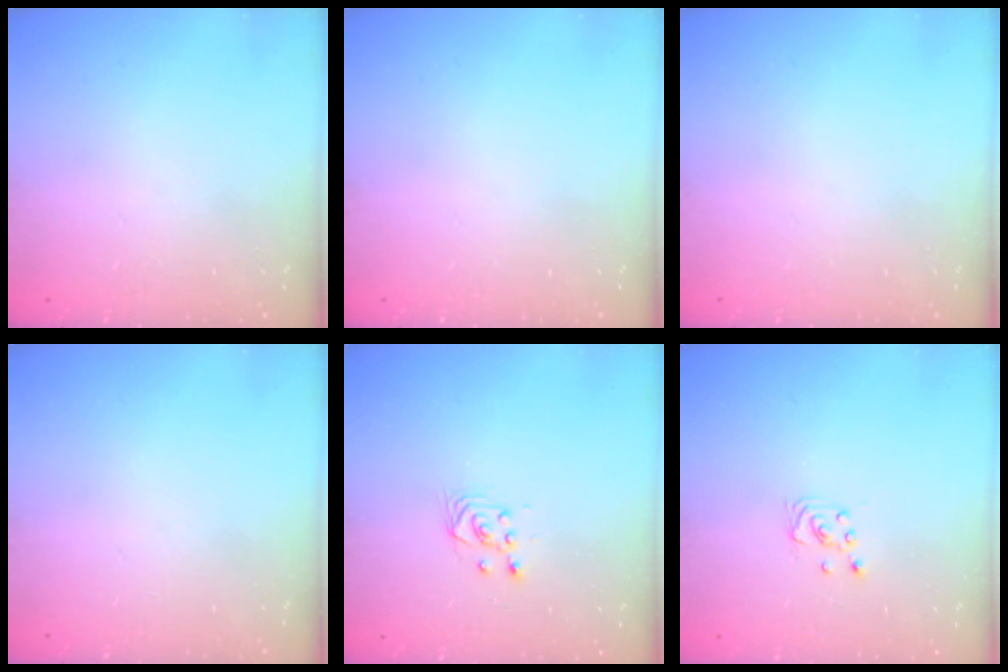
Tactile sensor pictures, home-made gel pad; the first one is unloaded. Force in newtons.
{"total": 0.0}
{"total": 0.0}
{"total": 0.0}
{"total": 2.9, "press": 2.6, "slide": 1.3}
{"total": 2.1, "press": 2.1, "slide": 0.2}